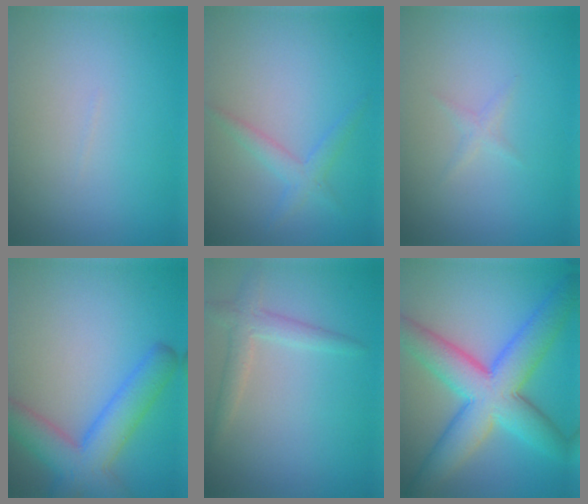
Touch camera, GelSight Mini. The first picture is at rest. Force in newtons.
{"total": 1.9, "press": 1.9, "slide": 0.2}
{"total": 0.7, "press": 0.7, "slide": 0.0}
{"total": 6.2, "press": 6.1, "slide": 0.4}
{"total": 2.3, "press": 2.3, "slide": 0.1}
{"total": 9.4, "press": 9.4, "slide": 0.1}